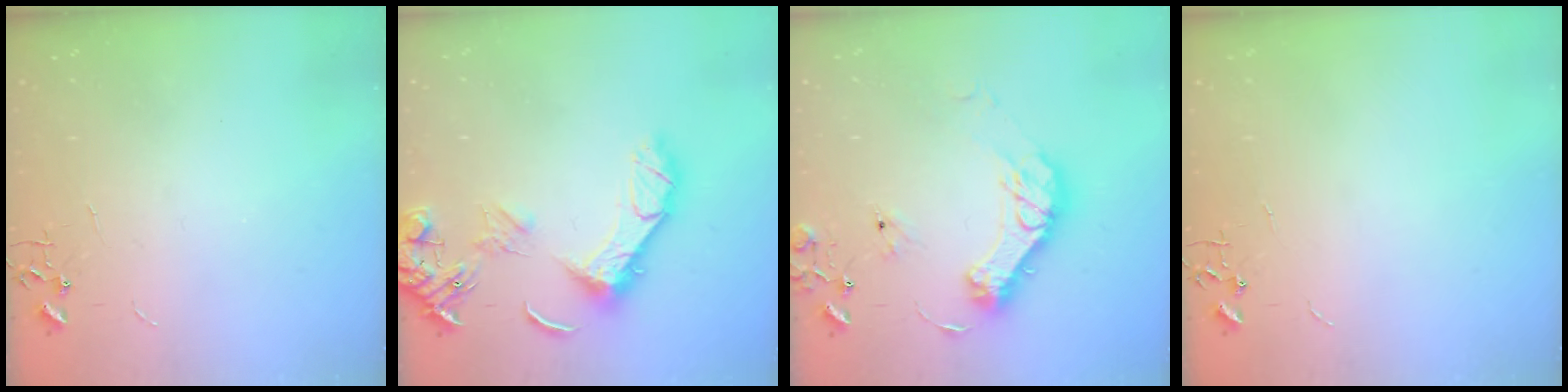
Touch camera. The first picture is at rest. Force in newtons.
{"total": 14.8, "press": 14.7, "slide": 1.5}
{"total": 14.1, "press": 14.0, "slide": 2.1}
{"total": 0.0}